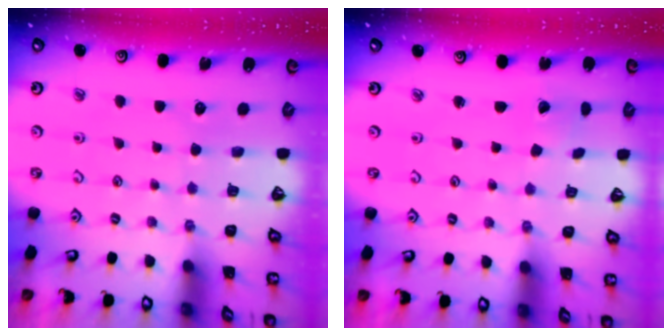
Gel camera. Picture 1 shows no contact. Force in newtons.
{"total": 0.9, "press": 0.9, "slide": 0.1}